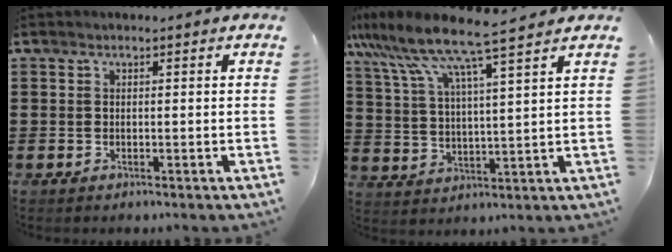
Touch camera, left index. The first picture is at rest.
{"total": 8.9, "force": [7.6, 0.1, 4.6], "torque": [-0.120, -0.041, 0.127]}